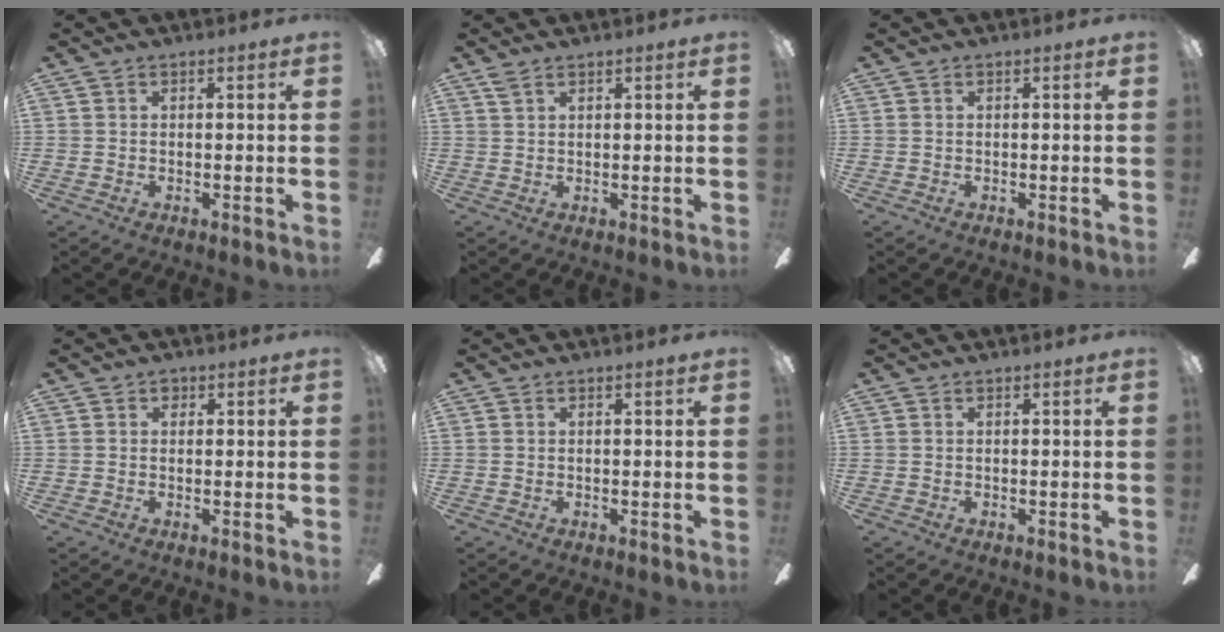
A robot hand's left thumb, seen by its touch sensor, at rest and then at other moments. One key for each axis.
{"total": 1.8, "fx": 1.4, "fy": 0.7, "fz": 0.9, "tx": -0.021, "ty": 0.001, "tz": 0.025}
{"total": 0.0}
{"total": 1.2, "fx": 0.5, "fy": 1.0, "fz": 0.5, "tx": -0.001, "ty": 0.001, "tz": 0.008}
{"total": 0.0}
{"total": 0.0}